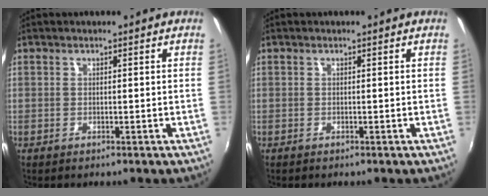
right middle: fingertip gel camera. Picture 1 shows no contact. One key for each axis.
{"total": 0.0}